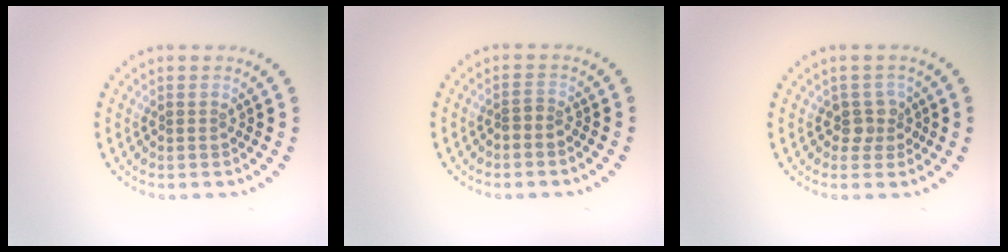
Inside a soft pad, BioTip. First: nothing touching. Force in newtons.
{"total": 0.9, "press": 0.6, "slide": 0.7}
{"total": 1.9, "press": 1.5, "slide": 1.1}